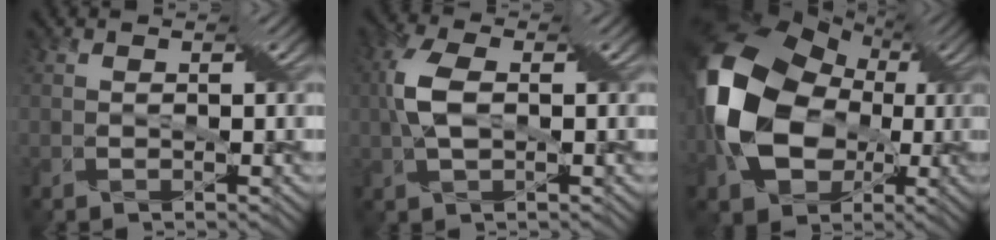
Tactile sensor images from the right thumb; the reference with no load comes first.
{"total": 6.6, "force": [0.3, 3.3, 5.7], "torque": [-0.133, 0.011, -0.003]}
{"total": 18.5, "force": [-0.7, 14.3, 11.8], "torque": [-0.283, -0.020, 0.000]}